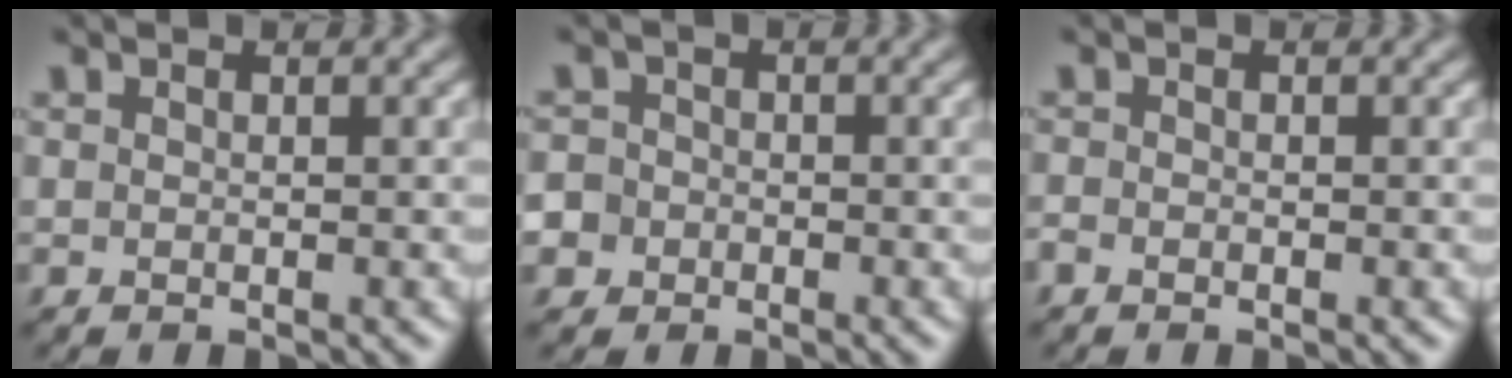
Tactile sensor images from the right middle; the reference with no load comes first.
{"total": 4.3, "force": [-1.3, 3.9, 1.0], "torque": [-0.012, 0.021, -0.053]}
{"total": 0.9, "force": [-0.5, 0.6, 0.4], "torque": [-0.009, -0.001, -0.014]}